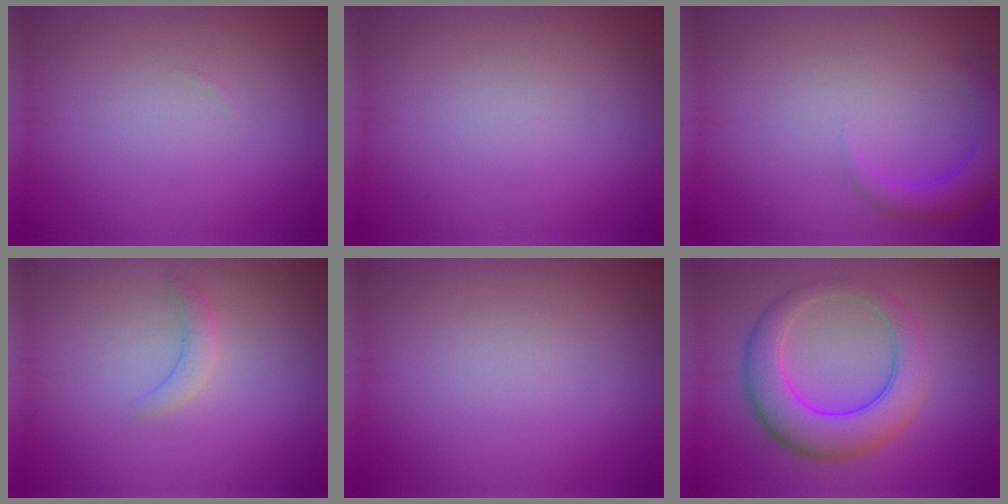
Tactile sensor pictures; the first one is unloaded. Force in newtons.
{"total": 0.0}
{"total": 2.8, "press": 2.8, "slide": 0.2}
{"total": 1.3, "press": 1.3, "slide": 0.2}
{"total": 0.0}
{"total": 6.5, "press": 6.5, "slide": 0.1}